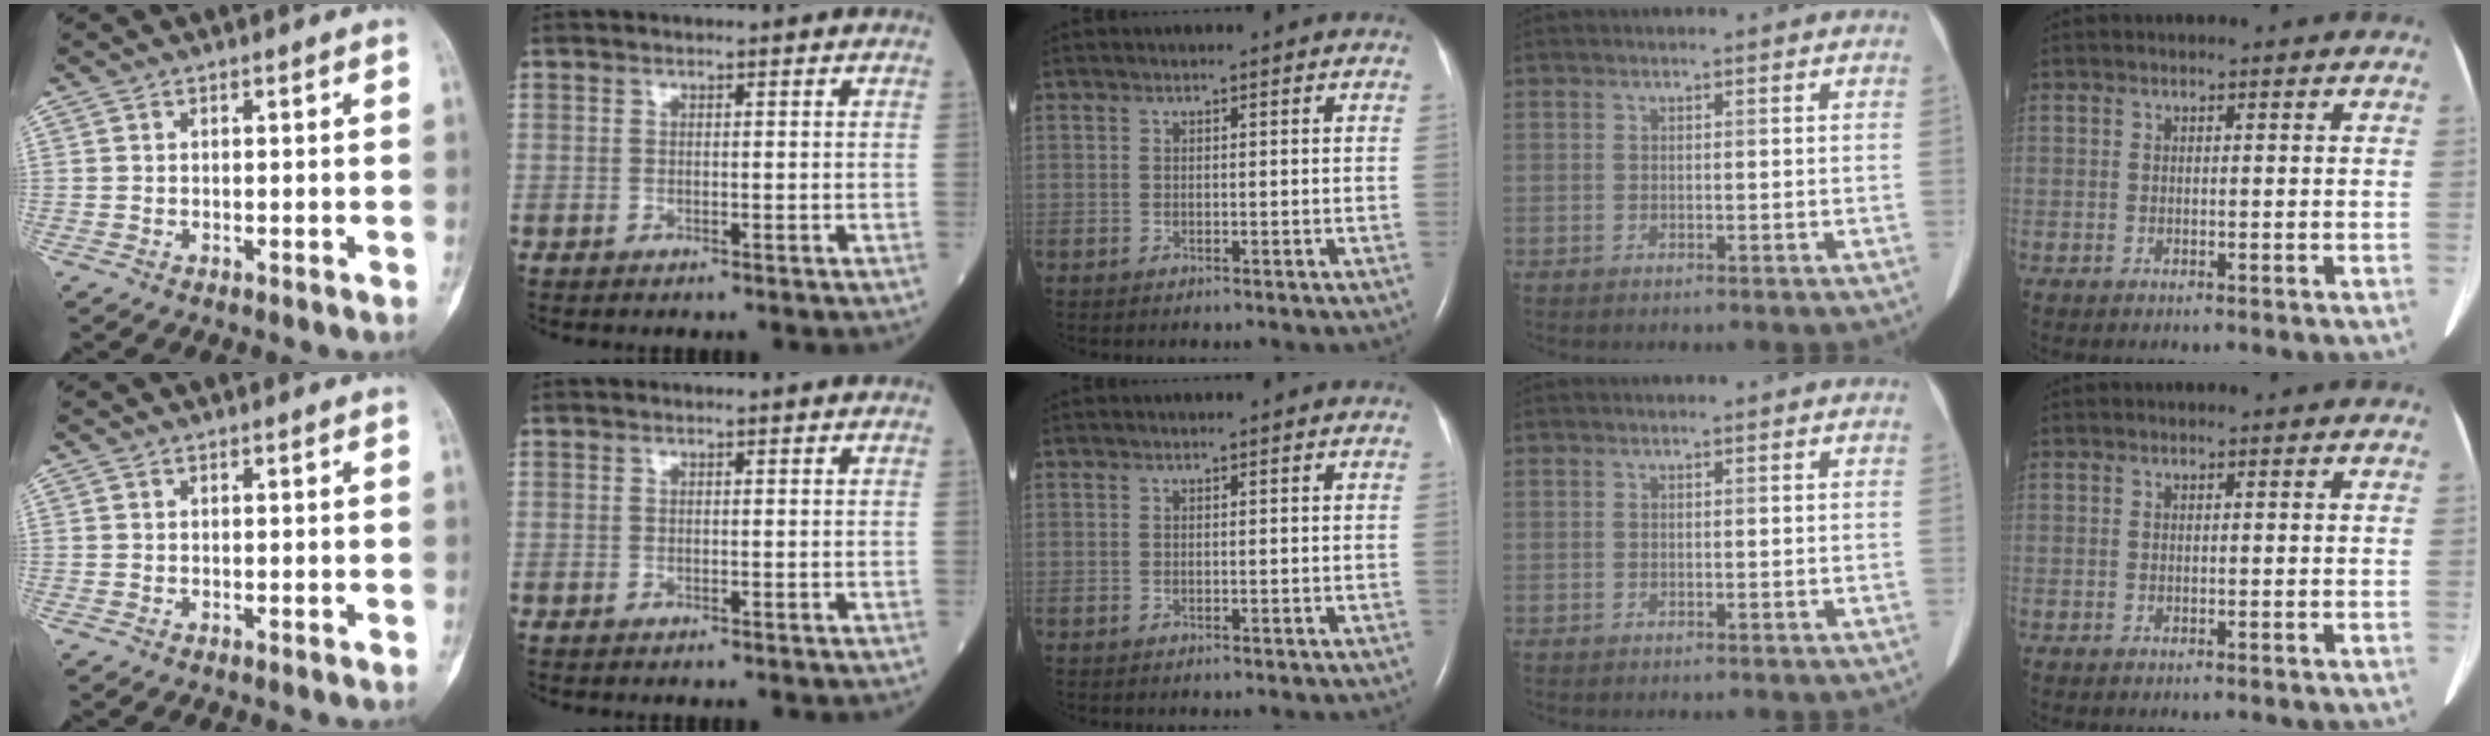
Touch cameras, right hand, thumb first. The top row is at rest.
{}